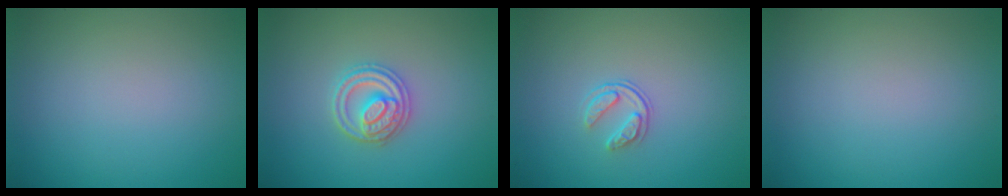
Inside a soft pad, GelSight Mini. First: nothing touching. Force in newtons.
{"total": 2.8, "press": 2.8, "slide": 0.4}
{"total": 1.7, "press": 1.1, "slide": 1.3}
{"total": 0.0}